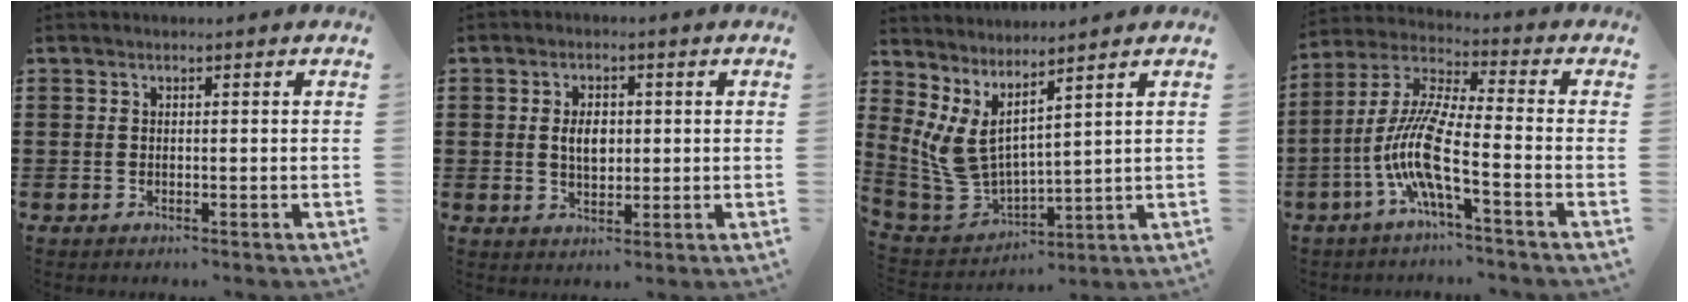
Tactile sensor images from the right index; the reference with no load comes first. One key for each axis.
{"total": 4.0, "fx": 0.2, "fy": 2.3, "fz": 3.3, "tx": -0.051, "ty": 0.001, "tz": -0.001}
{"total": 5.7, "fx": 2.4, "fy": 2.5, "fz": 4.4, "tx": -0.135, "ty": -0.042, "tz": 0.038}
{"total": 10.6, "fx": -4.6, "fy": 1.3, "fz": 9.4, "tx": -0.232, "ty": -0.027, "tz": -0.099}